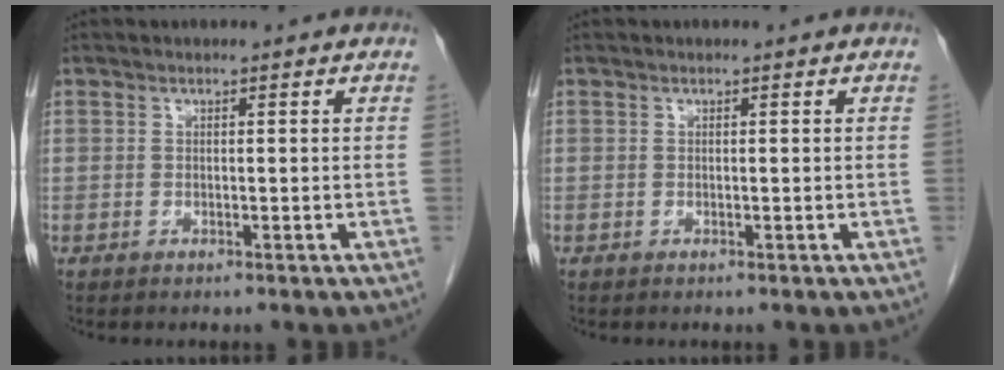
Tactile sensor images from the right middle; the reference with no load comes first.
{"total": 0.0}